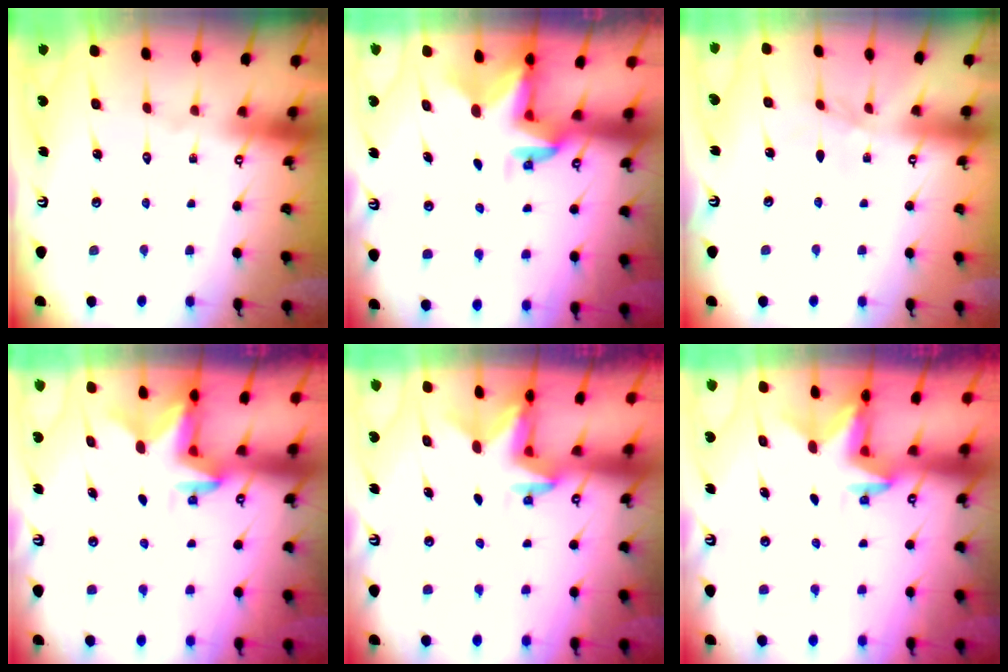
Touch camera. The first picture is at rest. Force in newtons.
{"total": 4.4, "press": 4.3, "slide": 0.4}
{"total": 2.6, "press": 2.5, "slide": 0.4}
{"total": 2.8, "press": 2.8, "slide": 0.5}
{"total": 2.4, "press": 2.4, "slide": 0.4}
{"total": 2.5, "press": 2.5, "slide": 0.4}